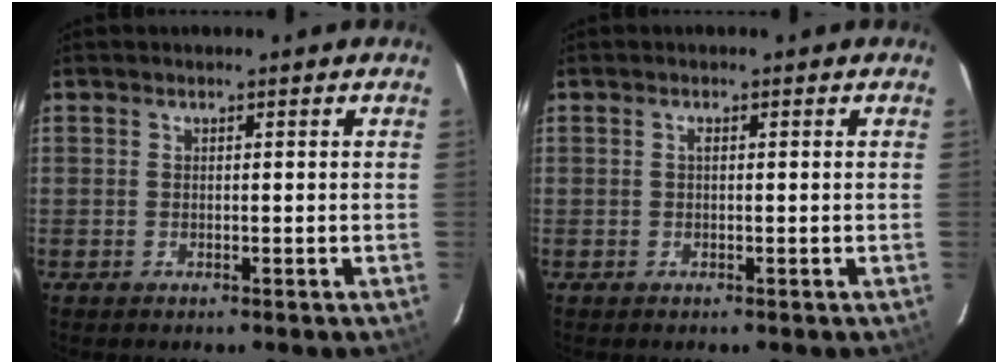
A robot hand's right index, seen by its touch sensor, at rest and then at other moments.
{"total": 0.5, "force": [0.1, 0.2, 0.5], "torque": [-0.010, 0.004, -0.001]}